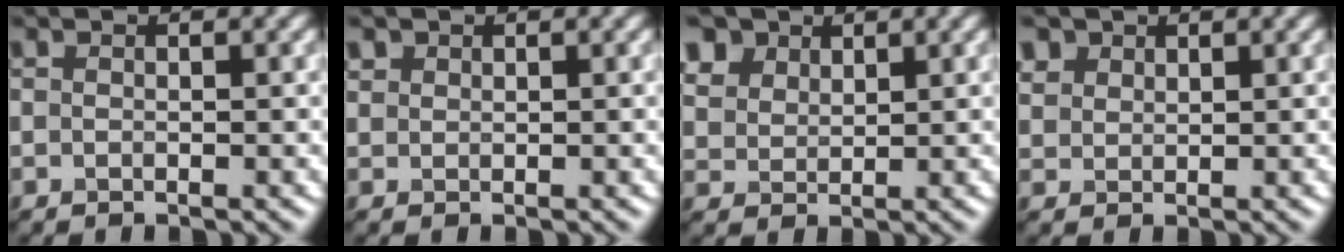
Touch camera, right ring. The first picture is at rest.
{"total": 1.3, "force": [0.1, -0.7, -1.1], "torque": [-0.002, -0.001, 0.025]}
{"total": 3.8, "force": [3.2, 2.1, 0.6], "torque": [-0.069, 0.005, 0.089]}
{"total": 1.3, "force": [0.9, 0.2, -0.9], "torque": [-0.014, 0.001, 0.050]}